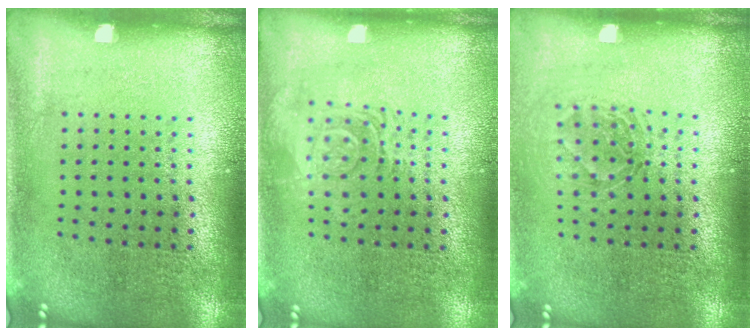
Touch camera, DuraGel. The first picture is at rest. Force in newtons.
{"total": 3.0, "press": 2.9, "slide": 0.4}
{"total": 1.3, "press": 1.2, "slide": 0.6}